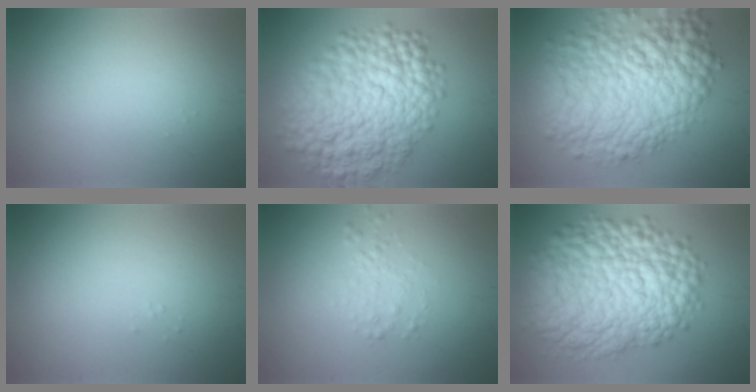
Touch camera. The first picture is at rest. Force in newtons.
{"total": 10.9, "press": 10.9, "slide": 0.2}
{"total": 10.8, "press": 10.8, "slide": 0.2}
{"total": 0.0}
{"total": 1.4, "press": 1.4, "slide": 0.1}
{"total": 12.5, "press": 12.5, "slide": 0.4}